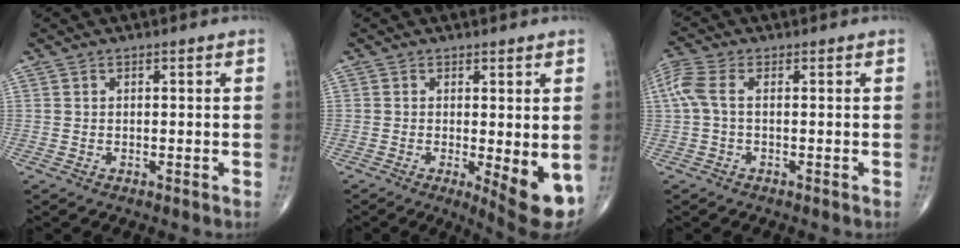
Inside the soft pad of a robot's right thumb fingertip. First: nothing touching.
{"total": 7.9, "force": [-1.6, 2.1, 7.4], "torque": [-0.096, -0.019, -0.017]}
{"total": 5.1, "force": [0.2, 2.3, 4.5], "torque": [-0.132, 0.020, -0.002]}